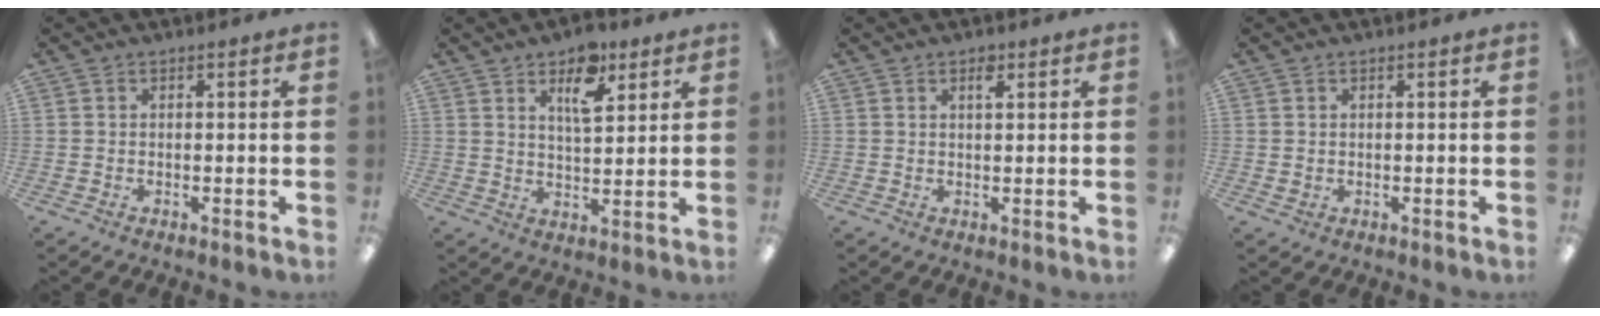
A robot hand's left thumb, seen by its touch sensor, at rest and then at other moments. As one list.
[{"total": 9.5, "force": [5.4, 4.5, 6.4], "torque": [-0.090, -0.020, 0.089]}, {"total": 2.1, "force": [1.3, 0.9, 1.3], "torque": [-0.013, -0.005, 0.020]}, {"total": 0.8, "force": [0.5, 0.6, 0.0], "torque": [0.006, -0.001, 0.008]}]